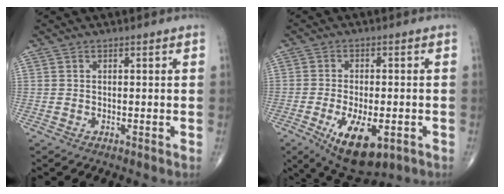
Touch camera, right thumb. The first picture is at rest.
{"total": 12.1, "force": [-4.7, 5.4, 9.7], "torque": [-0.152, -0.004, -0.063]}